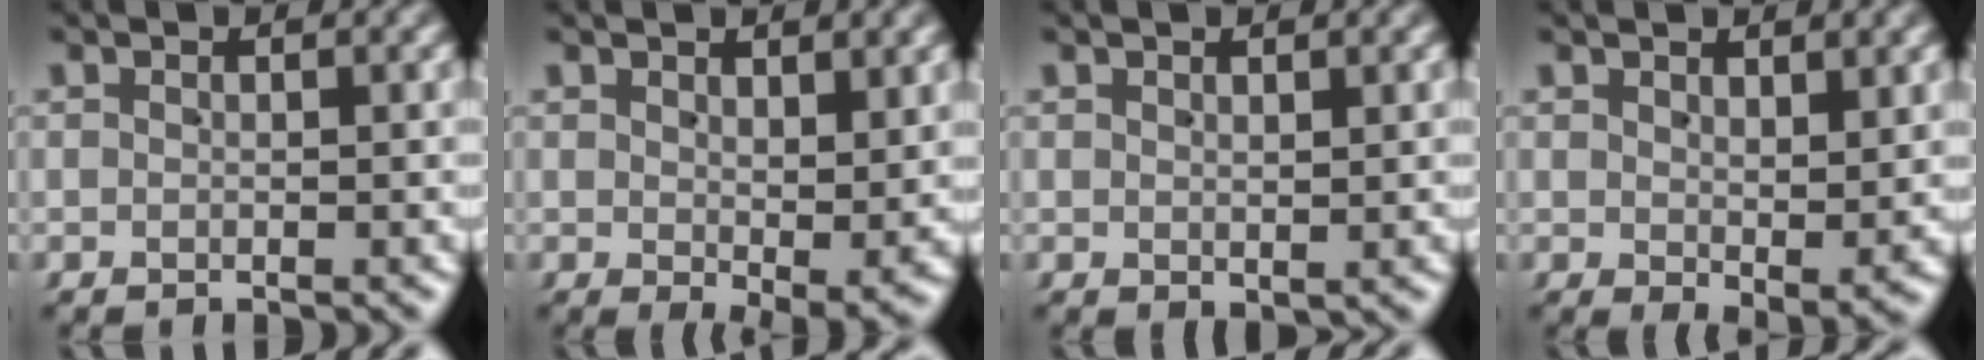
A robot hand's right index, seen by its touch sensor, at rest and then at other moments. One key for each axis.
{"total": 2.8, "fx": 0.2, "fy": 1.2, "fz": 2.5, "tx": -0.028, "ty": -0.020, "tz": 0.015}
{"total": 0.9, "fx": 0.5, "fy": 0.5, "fz": 0.6, "tx": -0.007, "ty": -0.004, "tz": 0.014}
{"total": 2.4, "fx": 0.3, "fy": 1.1, "fz": 2.1, "tx": -0.025, "ty": -0.016, "tz": 0.017}